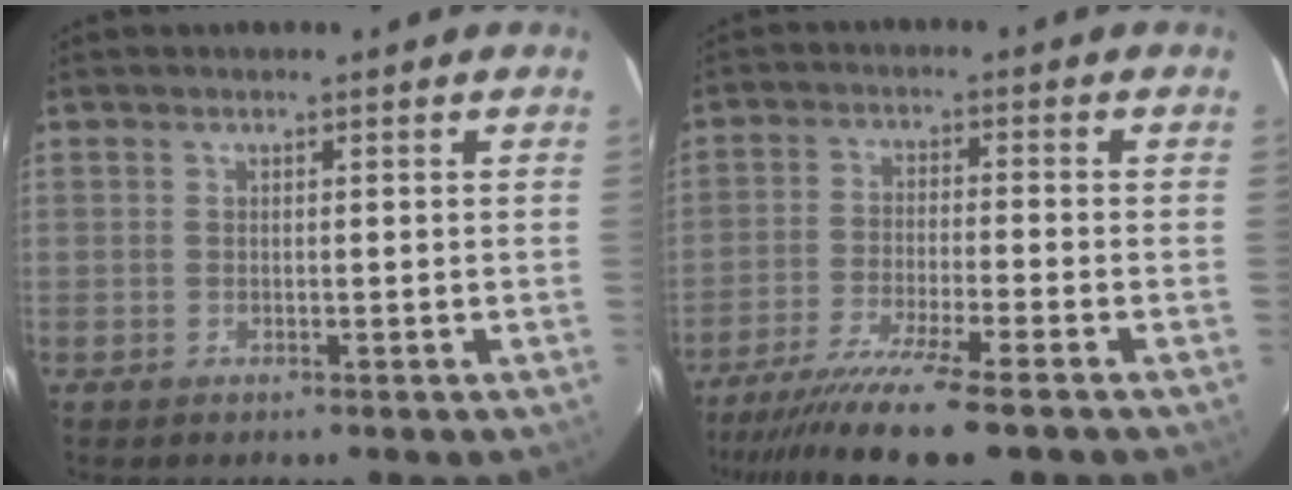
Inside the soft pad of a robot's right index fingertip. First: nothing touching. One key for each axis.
{"total": 12.0, "fx": -9.5, "fy": -0.9, "fz": 7.3, "tx": -0.115, "ty": -0.033, "tz": -0.153}